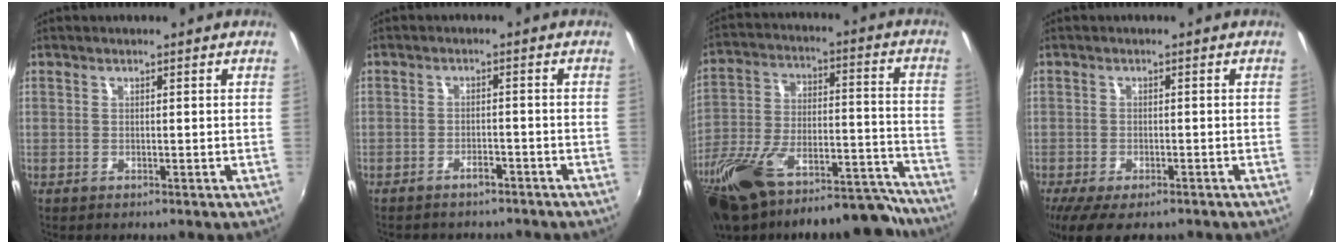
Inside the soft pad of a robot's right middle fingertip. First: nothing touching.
{"total": 3.8, "force": [-3.3, 1.4, 1.3], "torque": [-0.033, 0.001, -0.046]}
{"total": 27.9, "force": [-22.3, 9.5, 13.8], "torque": [-0.259, -0.010, -0.328]}
{"total": 8.7, "force": [-6.2, 3.3, 5.2], "torque": [-0.120, -0.034, -0.103]}